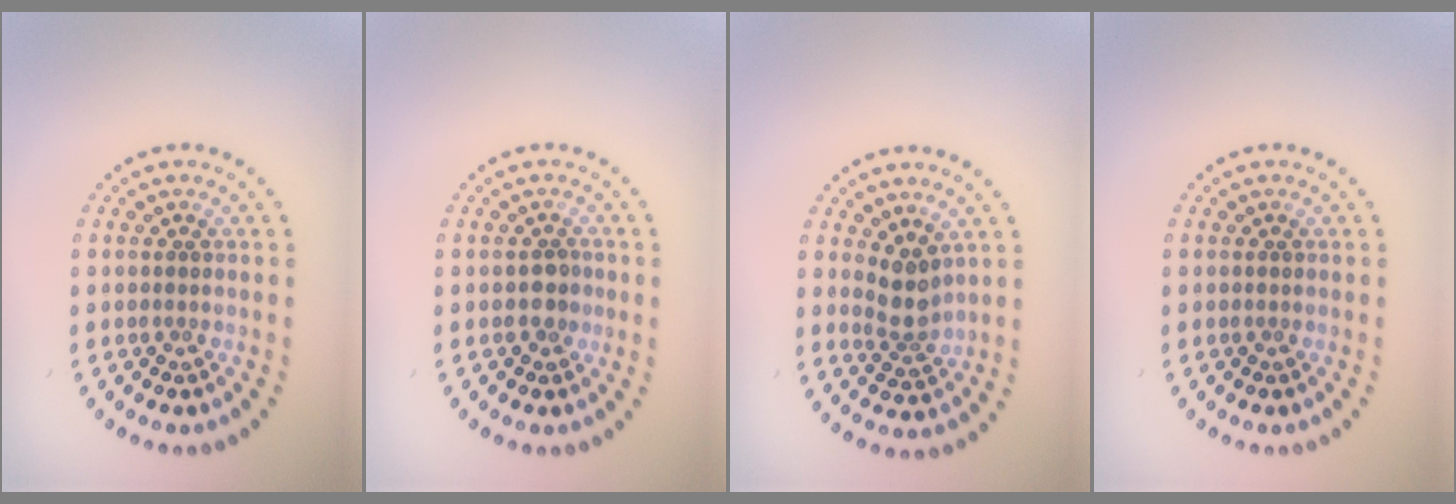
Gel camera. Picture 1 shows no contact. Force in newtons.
{"total": 1.4, "press": 1.3, "slide": 0.5}
{"total": 2.4, "press": 1.8, "slide": 1.5}
{"total": 0.0}